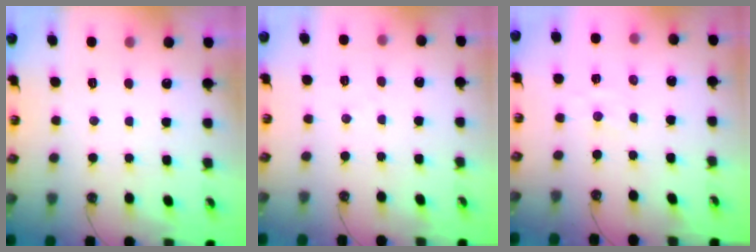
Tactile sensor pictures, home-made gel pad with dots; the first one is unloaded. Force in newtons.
{"total": 2.8, "press": 2.8, "slide": 0.4}
{"total": 1.4, "press": 1.4, "slide": 0.4}